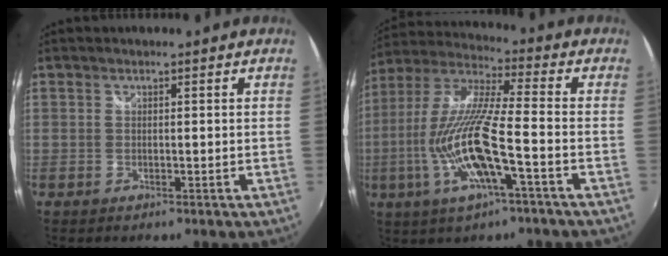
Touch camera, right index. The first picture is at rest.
{"total": 16.6, "force": [-5.6, 2.3, 15.5], "torque": [-0.305, -0.020, -0.107]}